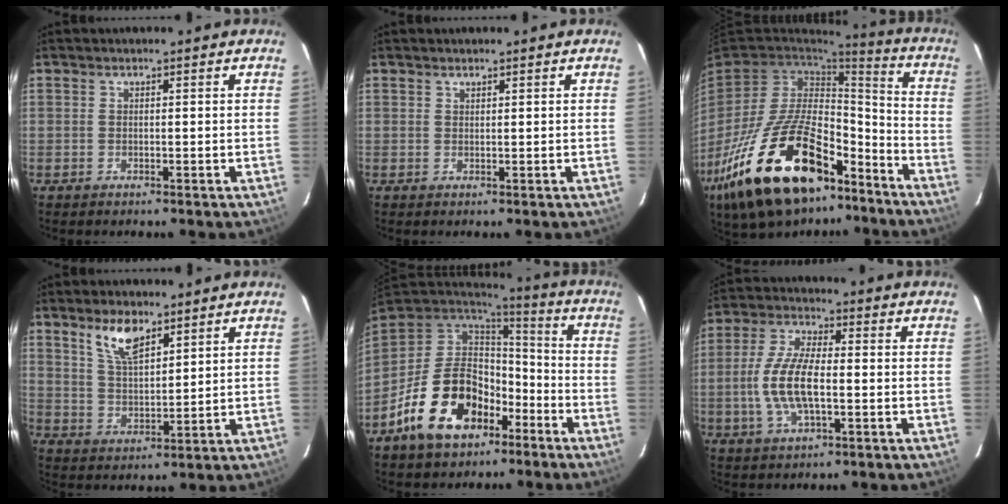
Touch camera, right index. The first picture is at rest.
{"total": 0.6, "force": [0.5, 0.2, 0.0], "torque": [0.000, 0.001, 0.011]}
{"total": 29.2, "force": [-17.1, 14.1, 19.0], "torque": [-0.370, -0.006, -0.267]}
{"total": 7.6, "force": [5.1, 3.0, 4.9], "torque": [-0.089, 0.004, 0.103]}
{"total": 18.4, "force": [-9.3, 11.4, 11.1], "torque": [-0.235, 0.008, -0.141]}
{"total": 10.7, "force": [-1.7, 4.2, 9.7], "torque": [-0.203, 0.003, -0.033]}